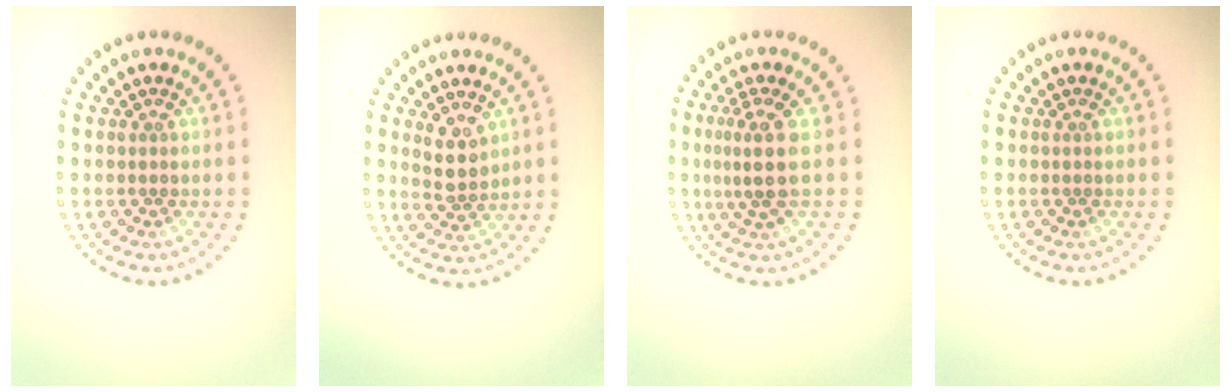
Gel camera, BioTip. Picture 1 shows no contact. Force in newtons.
{"total": 2.4, "press": 2.2, "slide": 1.0}
{"total": 2.9, "press": 2.1, "slide": 2.1}
{"total": 0.0}